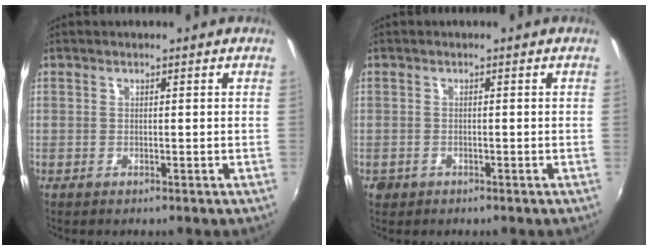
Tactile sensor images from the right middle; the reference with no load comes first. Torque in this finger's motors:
{"motor_torque": [-0.38, 0.07, -0.01, -0.01]}